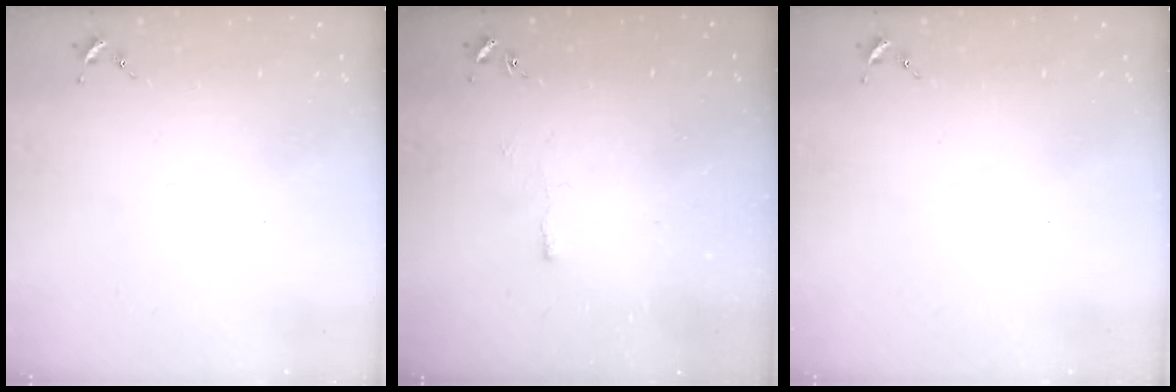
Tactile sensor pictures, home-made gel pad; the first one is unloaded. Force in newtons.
{"total": 2.8, "press": 2.8, "slide": 0.6}
{"total": 0.0}